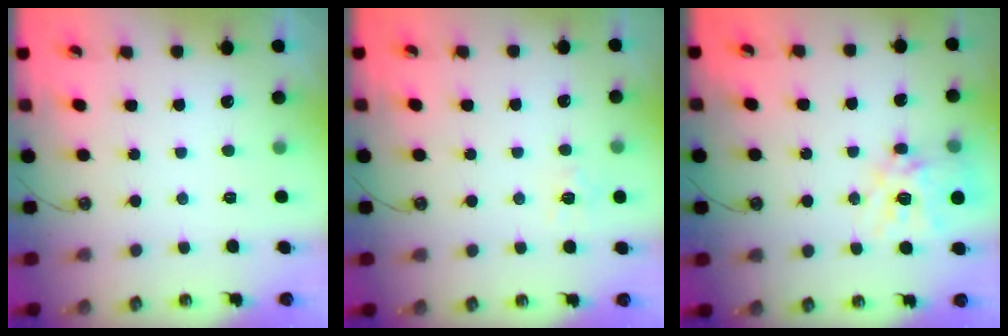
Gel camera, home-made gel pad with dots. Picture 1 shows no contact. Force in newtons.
{"total": 7.2, "press": 7.2, "slide": 0.7}
{"total": 14.8, "press": 14.8, "slide": 1.4}